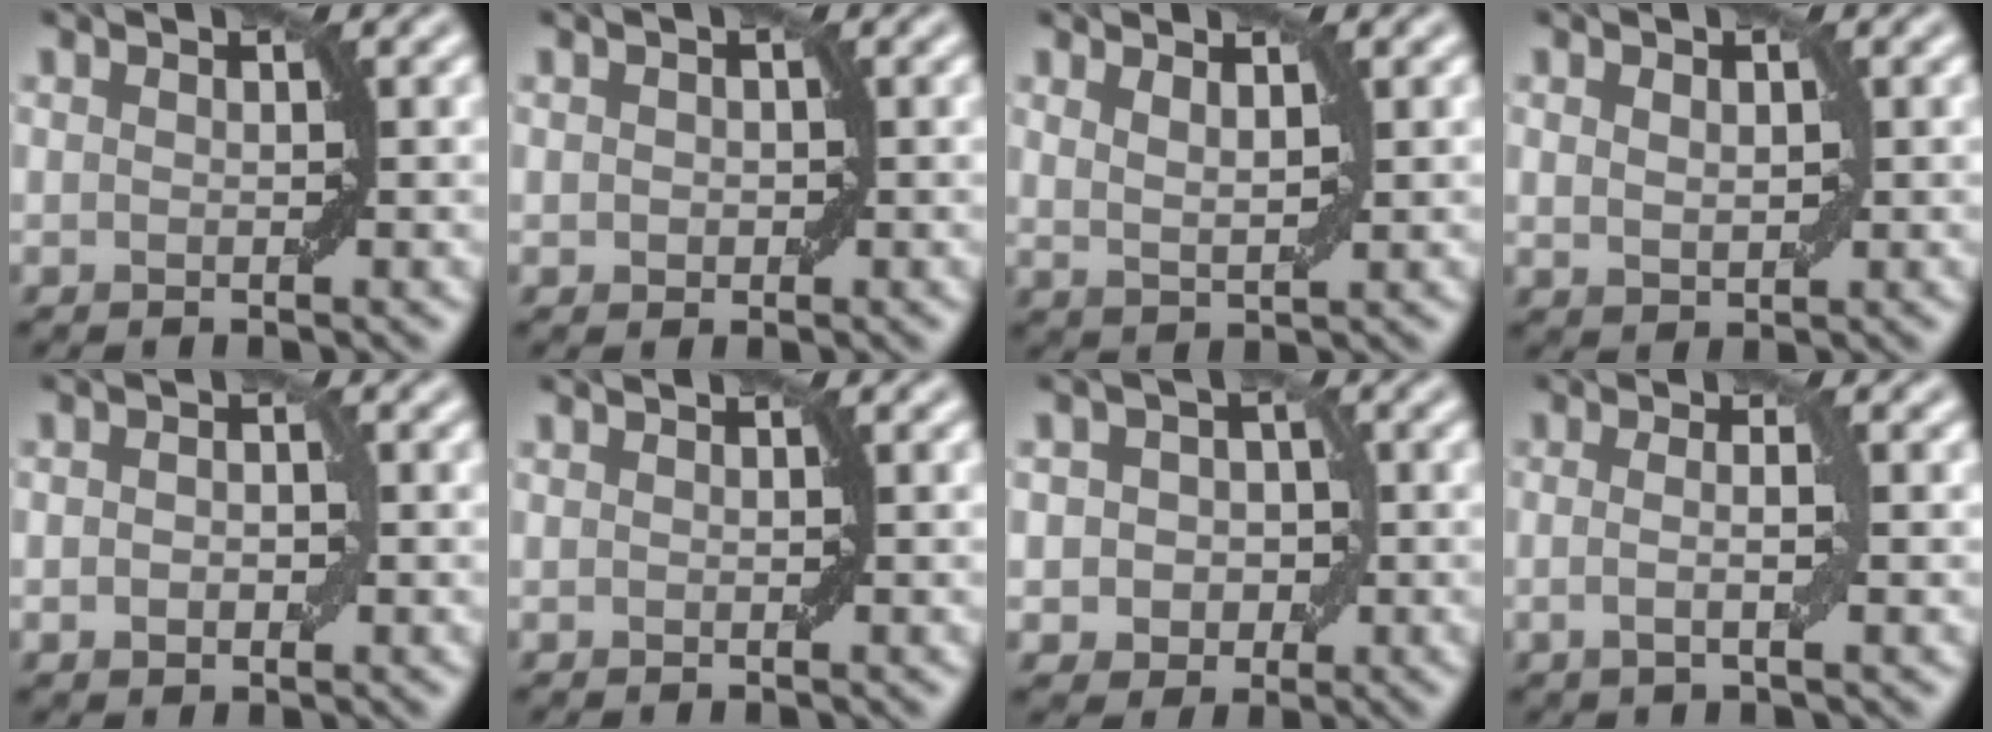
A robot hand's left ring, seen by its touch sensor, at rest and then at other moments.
{"total": 1.0, "force": [0.0, 0.8, 0.5], "torque": [-0.005, 0.001, -0.001]}
{"total": 1.7, "force": [1.3, 0.4, 1.1], "torque": [-0.020, -0.005, 0.026]}
{"total": 1.7, "force": [0.5, 1.1, 1.2], "torque": [-0.018, 0.000, 0.013]}
{"total": 2.0, "force": [-0.1, 1.3, 1.5], "torque": [-0.022, 0.002, -0.002]}
{"total": 0.0}
{"total": 3.7, "force": [-0.1, 3.3, 1.8], "torque": [-0.009, 0.011, -0.019]}
{"total": 2.7, "force": [-0.2, 0.6, 2.6], "torque": [-0.044, -0.001, -0.009]}